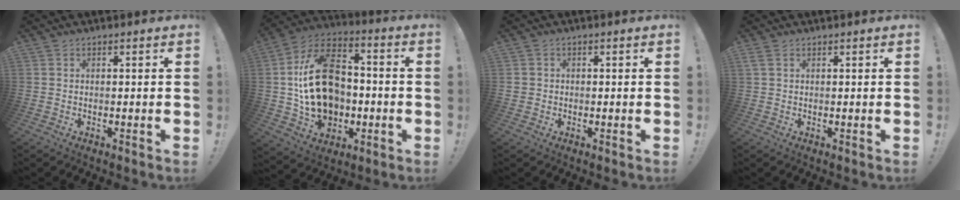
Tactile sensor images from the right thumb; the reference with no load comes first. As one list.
[{"total": 22.3, "force": [-0.6, 16.3, 15.1], "torque": [-0.258, 0.018, 0.002]}, {"total": 1.7, "force": [-0.5, 1.6, 0.5], "torque": [-0.013, 0.008, -0.007]}, {"total": 0.6, "force": [0.0, 0.1, 0.5], "torque": [-0.013, 0.007, 0.000]}]